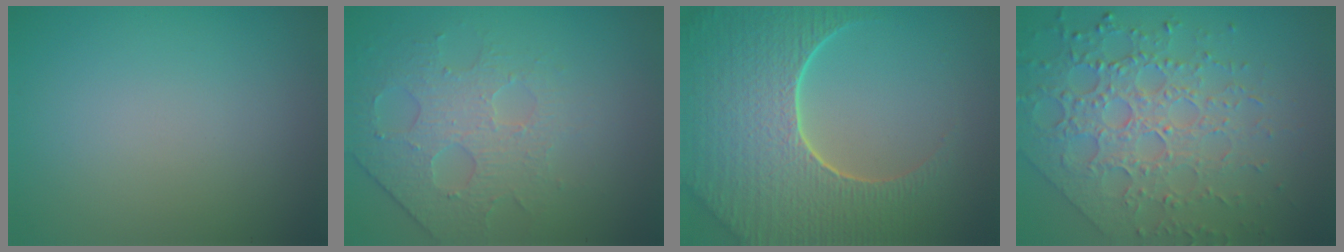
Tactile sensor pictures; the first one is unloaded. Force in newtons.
{"total": 4.5, "press": 3.3, "slide": 3.0}
{"total": 9.3, "press": 6.7, "slide": 6.5}
{"total": 7.6, "press": 5.5, "slide": 5.2}